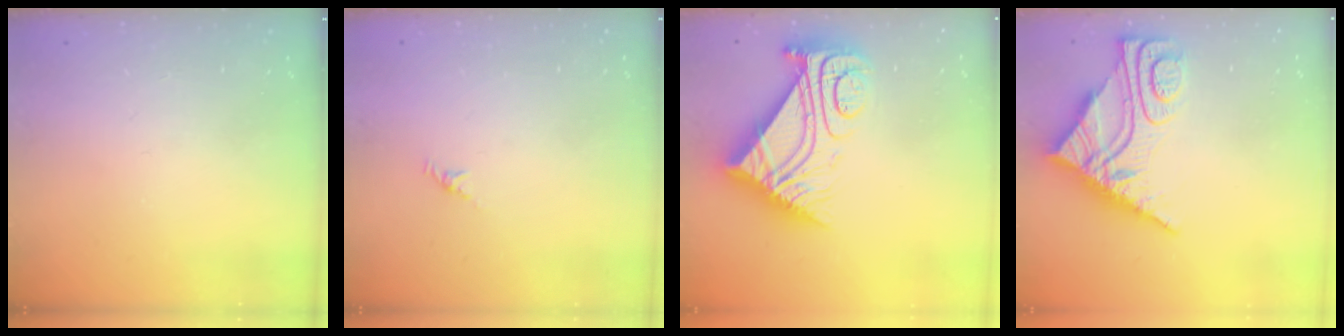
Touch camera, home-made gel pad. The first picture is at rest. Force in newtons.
{"total": 2.1, "press": 2.0, "slide": 0.7}
{"total": 16.2, "press": 16.1, "slide": 1.5}
{"total": 12.3, "press": 12.2, "slide": 1.2}